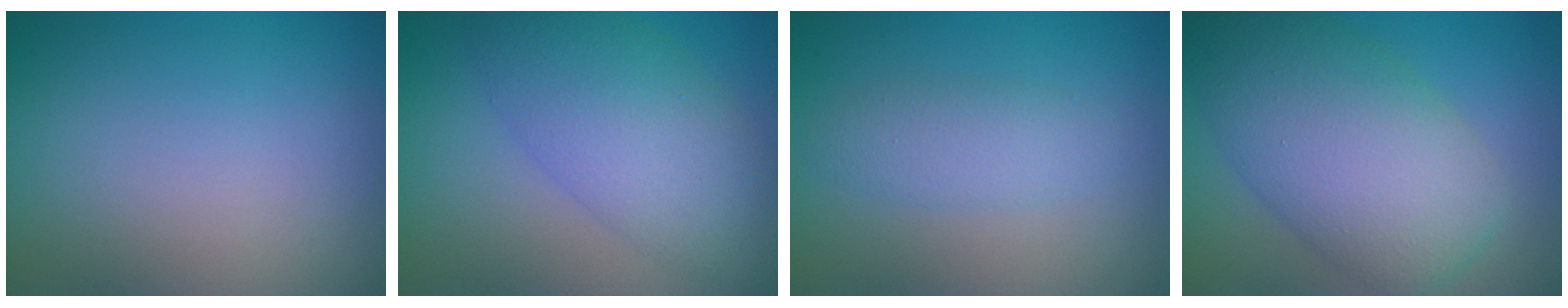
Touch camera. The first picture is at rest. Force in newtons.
{"total": 6.4, "press": 6.4, "slide": 0.1}
{"total": 2.3, "press": 2.3, "slide": 0.1}
{"total": 9.3, "press": 9.3, "slide": 0.6}